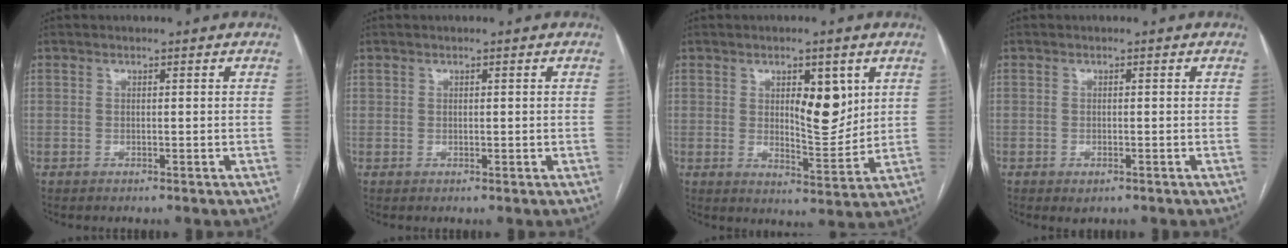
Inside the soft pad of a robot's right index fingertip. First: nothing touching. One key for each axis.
{"total": 0.8, "fx": 0.4, "fy": 0.7, "fz": 0.0, "tx": 0.003, "ty": 0.005, "tz": 0.006}
{"total": 8.1, "fx": 2.7, "fy": 2.9, "fz": 7.0, "tx": -0.104, "ty": -0.007, "tz": 0.044}
{"total": 1.3, "fx": -0.7, "fy": 0.6, "fz": 0.9, "tx": -0.012, "ty": -0.002, "tz": -0.005}